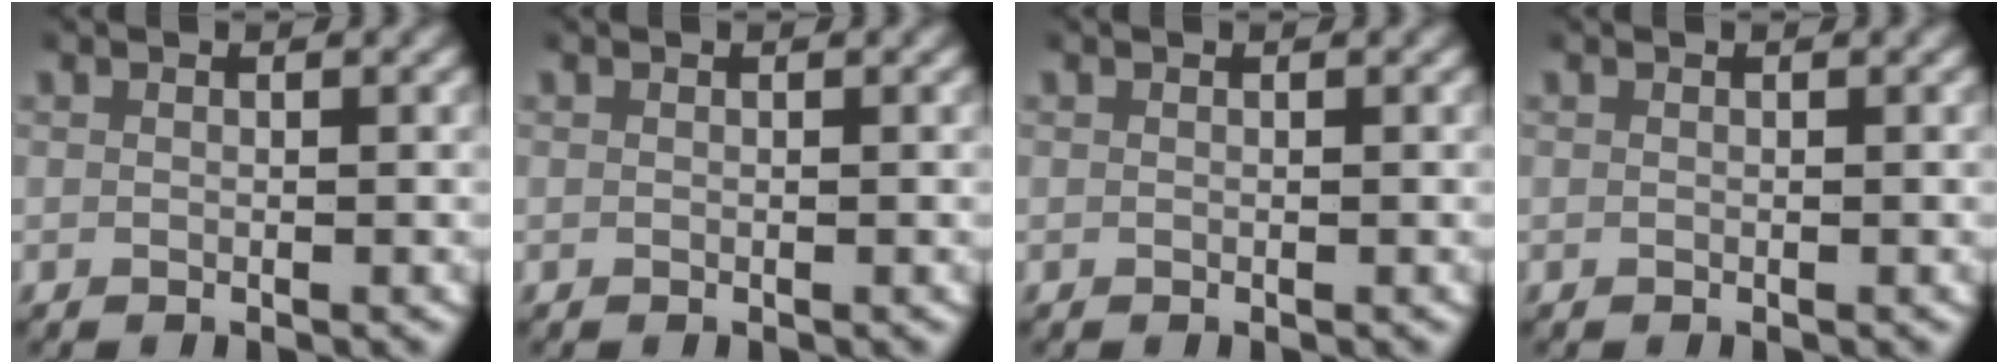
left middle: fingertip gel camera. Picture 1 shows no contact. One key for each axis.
{"total": 0.0}
{"total": 0.0}
{"total": 0.0}